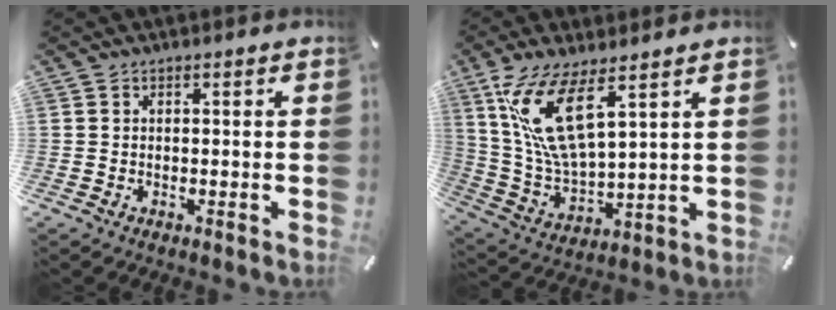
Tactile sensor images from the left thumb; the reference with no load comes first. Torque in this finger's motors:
{"motor_torque": [2.34, 2.26, 2.00, -0.77, 0.62]}